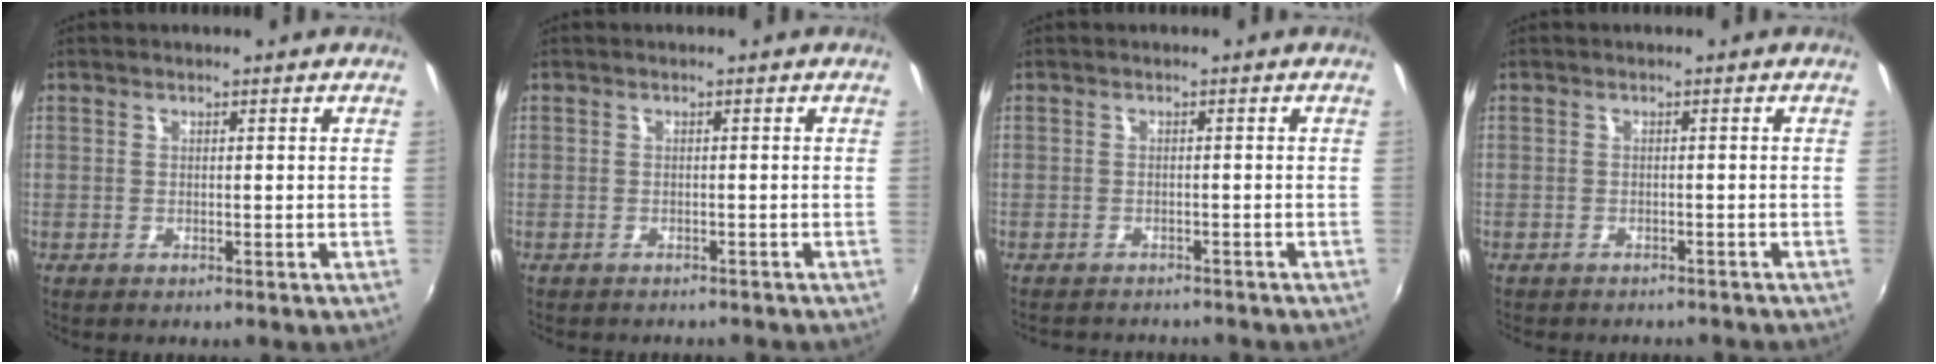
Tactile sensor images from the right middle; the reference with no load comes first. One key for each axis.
{"total": 2.5, "fx": -2.3, "fy": 0.9, "fz": 0.7, "tx": -0.017, "ty": -0.011, "tz": -0.031}
{"total": 5.6, "fx": -5.1, "fy": 1.5, "fz": 1.7, "tx": -0.043, "ty": -0.016, "tz": -0.073}
{"total": 4.2, "fx": -3.8, "fy": 1.4, "fz": 1.2, "tx": -0.031, "ty": -0.013, "tz": -0.051}